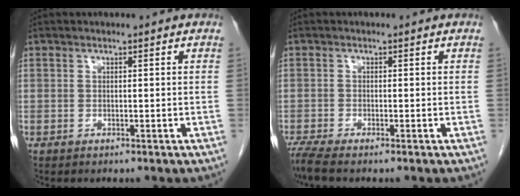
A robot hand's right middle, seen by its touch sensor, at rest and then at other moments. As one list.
[{"total": 2.4, "force": [-2.0, -0.2, 1.3], "torque": [-0.034, -0.008, -0.046]}]